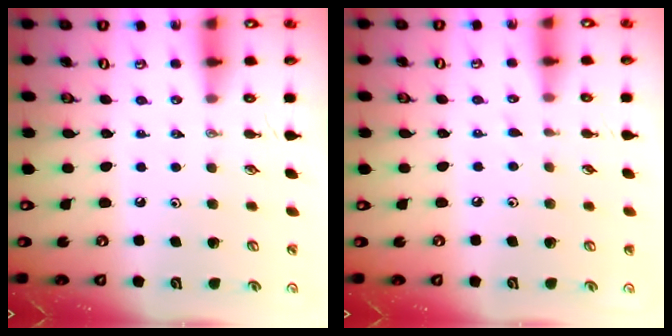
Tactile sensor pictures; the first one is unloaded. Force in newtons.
{"total": 3.2, "press": 3.2, "slide": 0.4}